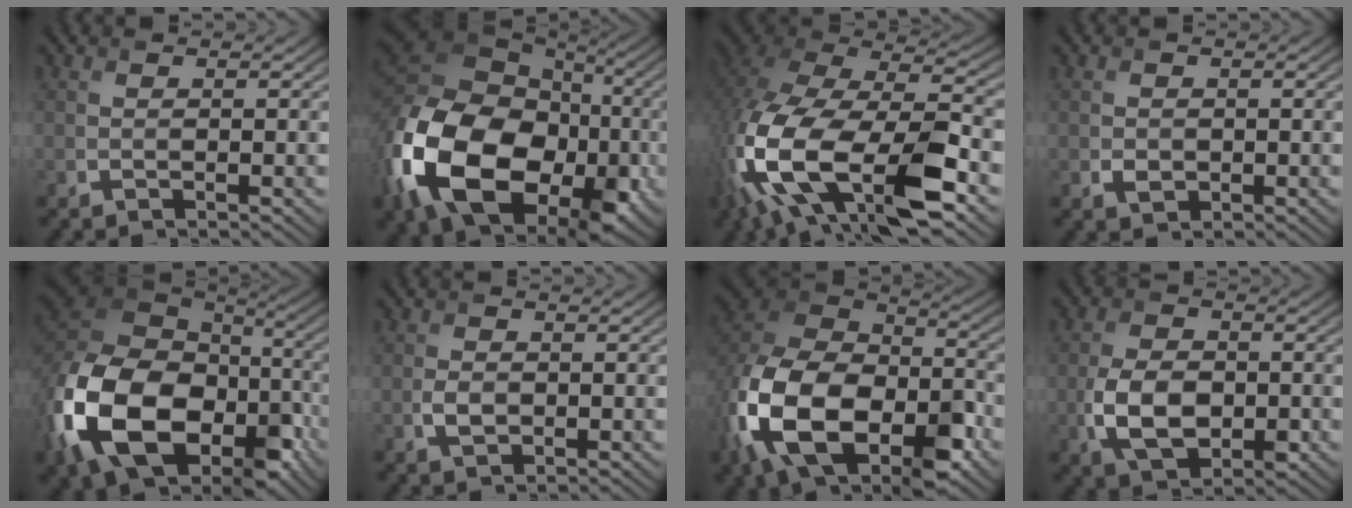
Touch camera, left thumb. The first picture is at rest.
{"total": 21.1, "force": [-5.8, 14.9, 13.9], "torque": [-0.340, -0.024, -0.104]}
{"total": 19.5, "force": [-6.2, 11.1, 14.9], "torque": [-0.372, -0.071, -0.079]}
{"total": 1.4, "force": [-0.2, 1.2, 0.7], "torque": [-0.014, -0.008, -0.005]}
{"total": 20.7, "force": [-7.5, 13.7, 13.7], "torque": [-0.330, -0.040, -0.129]}
{"total": 2.1, "force": [-0.4, 1.5, 1.5], "torque": [-0.034, -0.004, -0.007]}
{"total": 19.1, "force": [-7.5, 11.9, 12.9], "torque": [-0.306, -0.048, -0.128]}
{"total": 7.7, "force": [-1.8, 4.9, 5.7], "torque": [-0.123, -0.011, -0.034]}